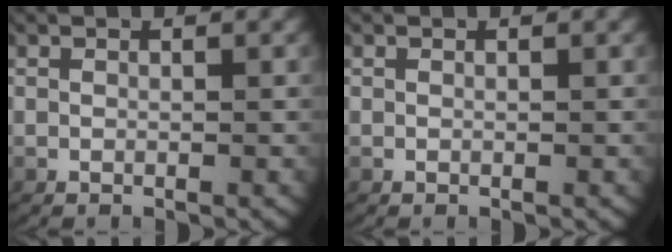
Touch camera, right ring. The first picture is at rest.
{"total": 0.0}